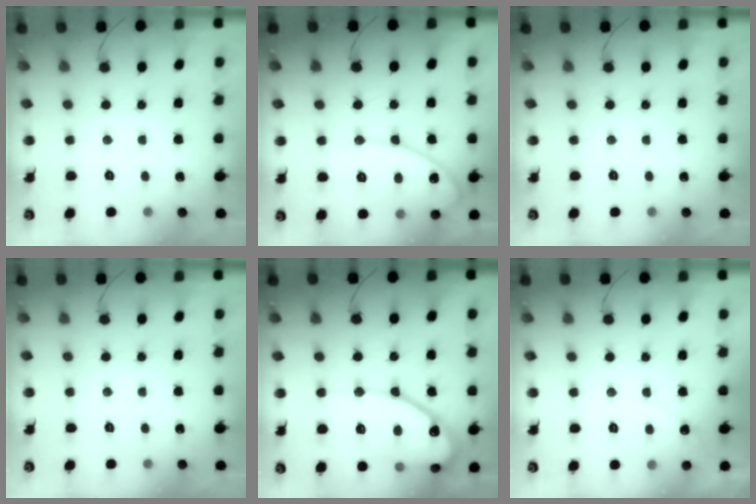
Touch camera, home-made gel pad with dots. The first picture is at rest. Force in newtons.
{"total": 13.9, "press": 13.8, "slide": 1.4}
{"total": 0.0}
{"total": 0.0}
{"total": 14.5, "press": 14.4, "slide": 1.6}
{"total": 3.8, "press": 3.8, "slide": 0.3}